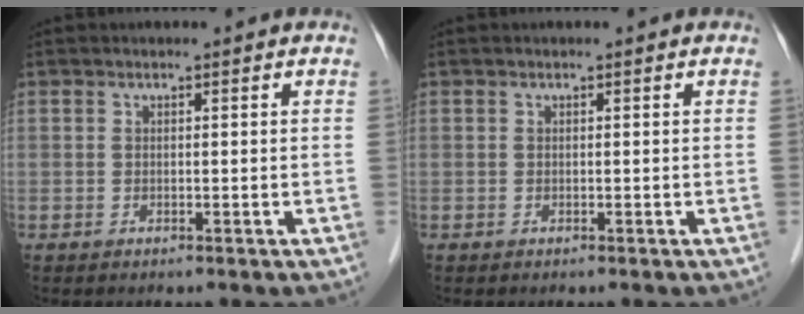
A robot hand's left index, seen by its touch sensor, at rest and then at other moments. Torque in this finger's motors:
{"motor_torque": [-0.01, -0.01, 0.00, 0.00]}